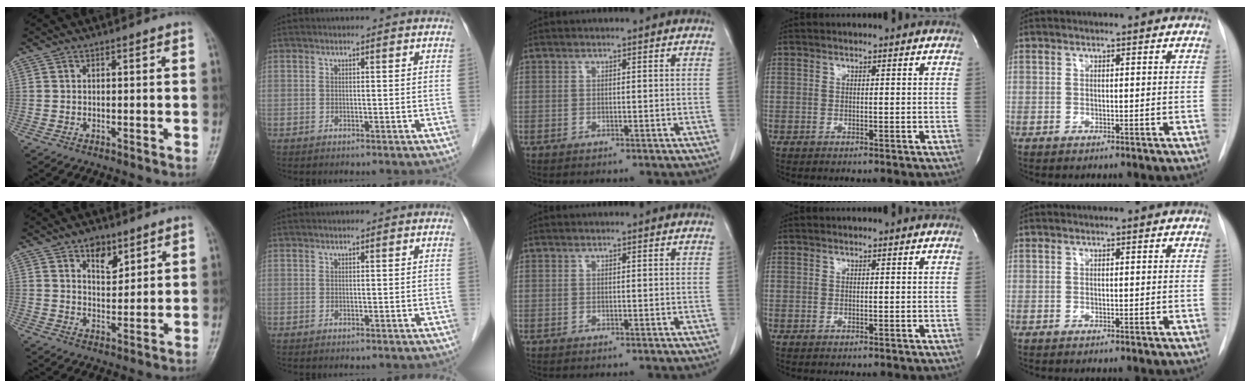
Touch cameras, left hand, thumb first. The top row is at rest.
{"thumb": {"total": 5.5, "force": [3.3, 3.1, 3.0], "torque": [-0.025, -0.022, 0.054]}}